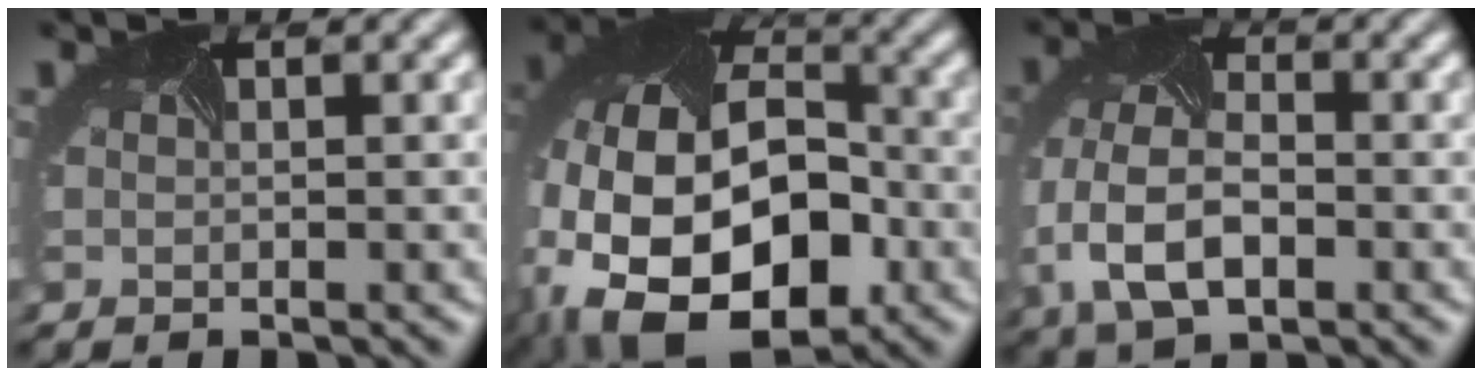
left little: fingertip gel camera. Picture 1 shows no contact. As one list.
[{"total": 17.1, "force": [-6.2, 11.3, 11.2], "torque": [-0.229, -0.035, -0.100]}, {"total": 7.3, "force": [-2.1, 4.4, 5.4], "torque": [-0.128, -0.007, -0.046]}]